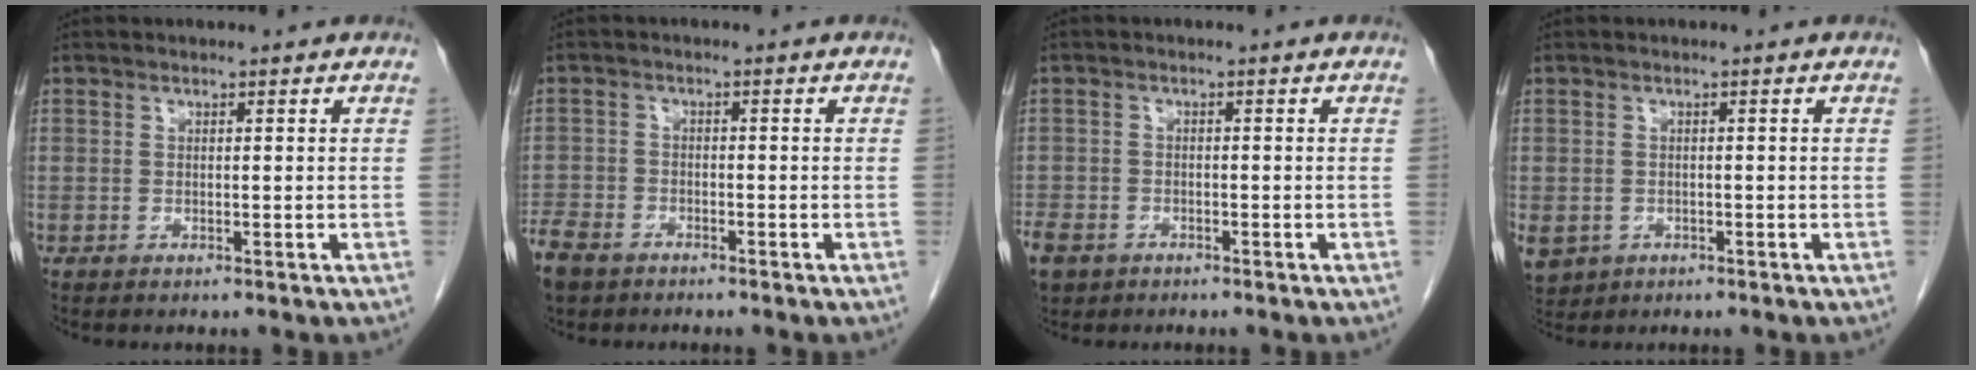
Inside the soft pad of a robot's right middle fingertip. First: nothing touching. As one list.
[{"total": 6.6, "force": [-5.1, 3.5, 2.4], "torque": [-0.055, -0.006, -0.092]}, {"total": 7.7, "force": [-4.7, 5.3, 2.9], "torque": [-0.081, -0.006, -0.075]}, {"total": 7.4, "force": [-3.2, 6.2, 2.6], "torque": [-0.073, -0.003, -0.041]}]